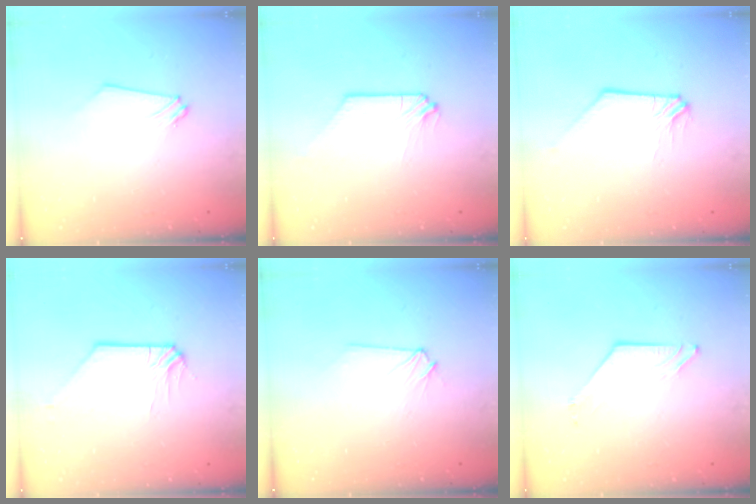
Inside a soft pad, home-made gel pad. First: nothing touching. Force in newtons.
{"total": 0.0}
{"total": 0.9, "press": 0.9, "slide": 0.1}
{"total": 1.0, "press": 0.9, "slide": 0.2}
{"total": 2.5, "press": 2.4, "slide": 0.4}
{"total": 3.8, "press": 3.7, "slide": 0.7}